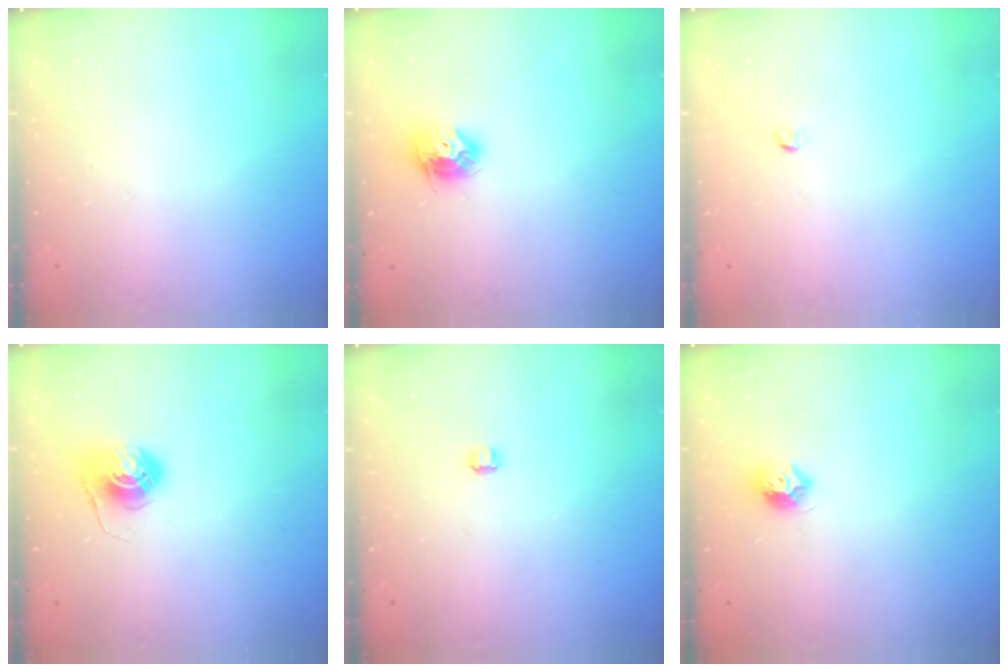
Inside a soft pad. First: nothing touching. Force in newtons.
{"total": 9.4, "press": 9.4, "slide": 0.6}
{"total": 3.0, "press": 2.9, "slide": 0.4}
{"total": 6.0, "press": 6.0, "slide": 0.4}
{"total": 2.9, "press": 2.9, "slide": 0.3}
{"total": 7.6, "press": 7.6, "slide": 0.2}